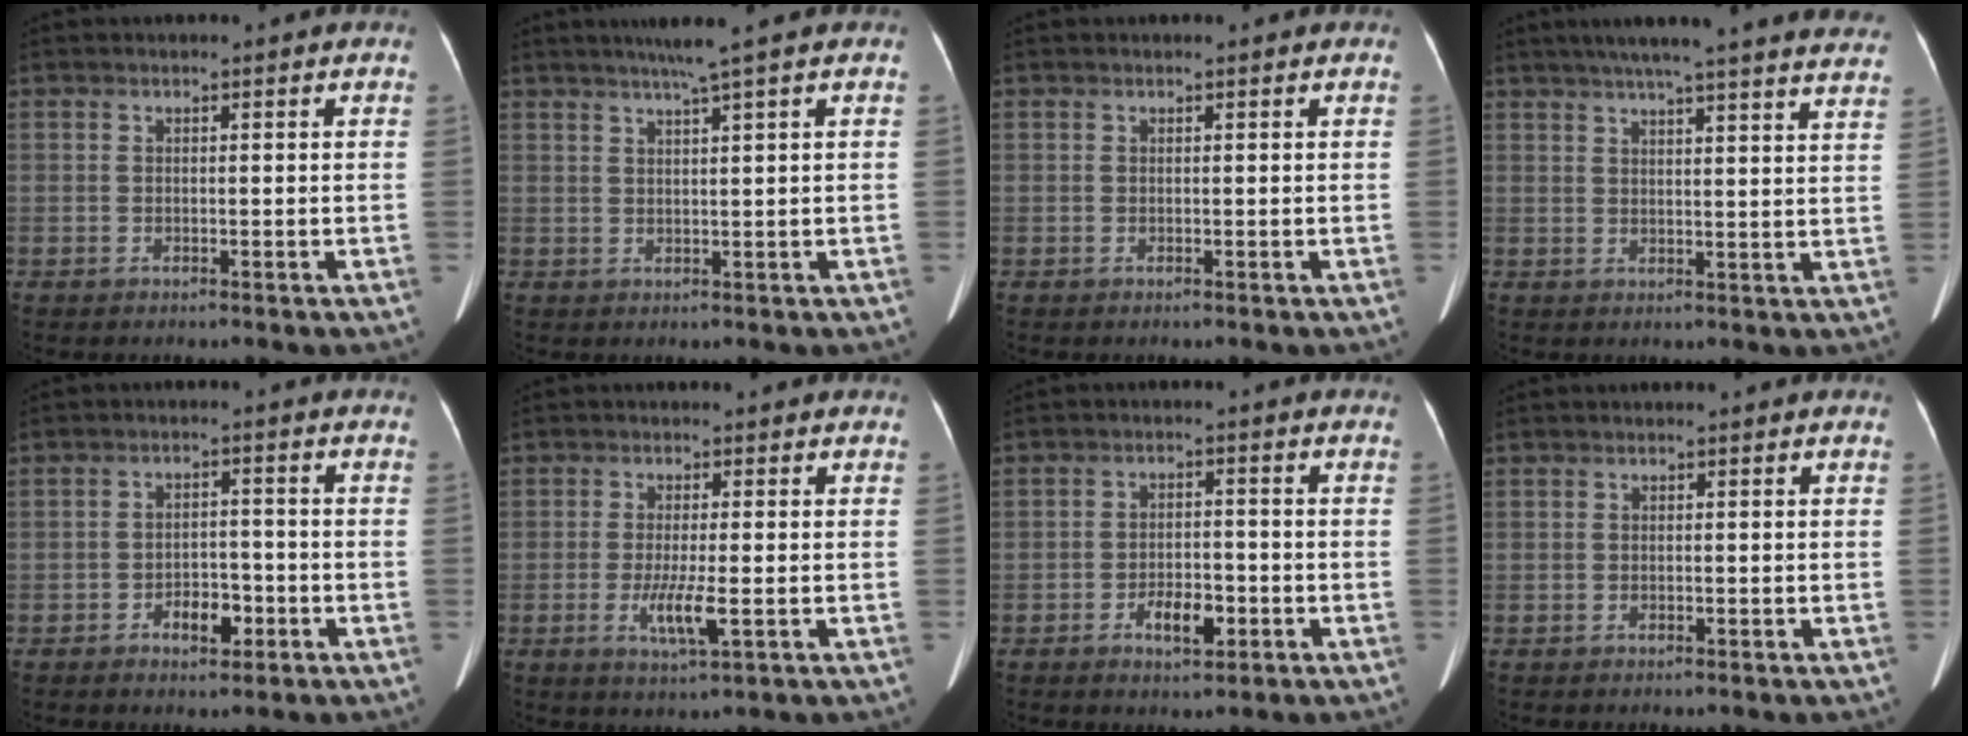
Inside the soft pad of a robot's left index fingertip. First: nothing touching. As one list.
[{"total": 3.7, "force": [2.7, -1.2, 2.3], "torque": [-0.040, 0.001, 0.050]}, {"total": 0.0}, {"total": 25.9, "force": [22.9, 0.9, 12.1], "torque": [-0.187, -0.019, 0.275]}, {"total": 4.3, "force": [-2.2, 2.3, 2.9], "torque": [-0.046, 0.007, -0.032]}, {"total": 4.8, "force": [-1.2, 0.5, 4.6], "torque": [-0.093, -0.012, -0.020]}, {"total": 4.8, "force": [-2.3, 2.2, 3.6], "torque": [-0.064, 0.002, -0.034]}, {"total": 0.0}]